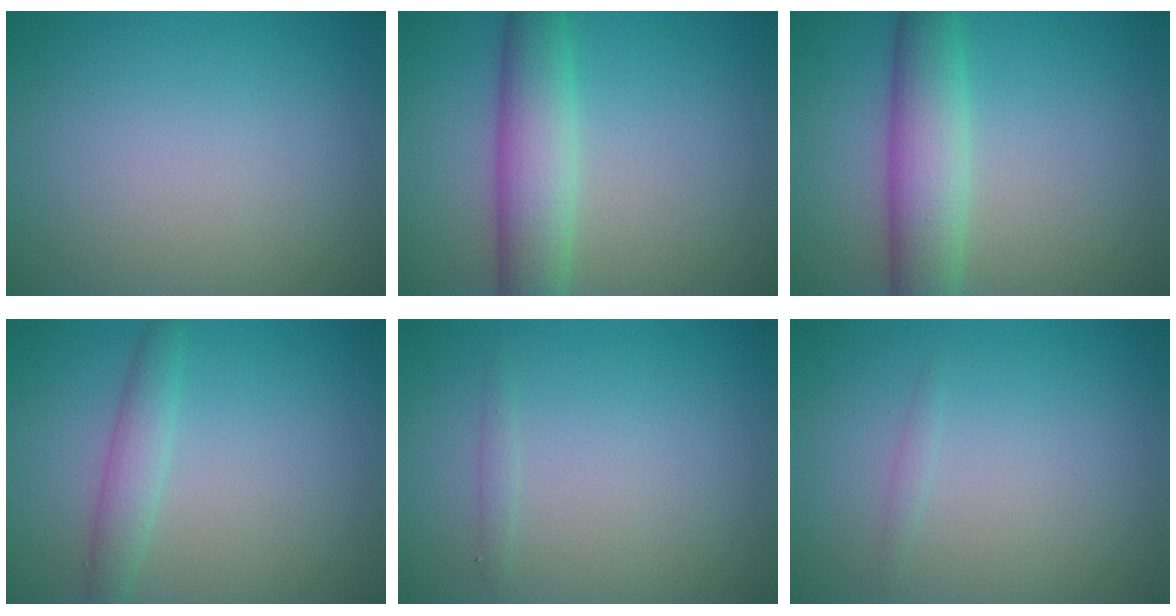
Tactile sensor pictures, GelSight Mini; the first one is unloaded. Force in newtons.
{"total": 5.4, "press": 5.4, "slide": 0.1}
{"total": 5.4, "press": 5.4, "slide": 0.1}
{"total": 2.3, "press": 2.3, "slide": 0.0}
{"total": 0.6, "press": 0.6, "slide": 0.0}
{"total": 0.6, "press": 0.5, "slide": 0.0}